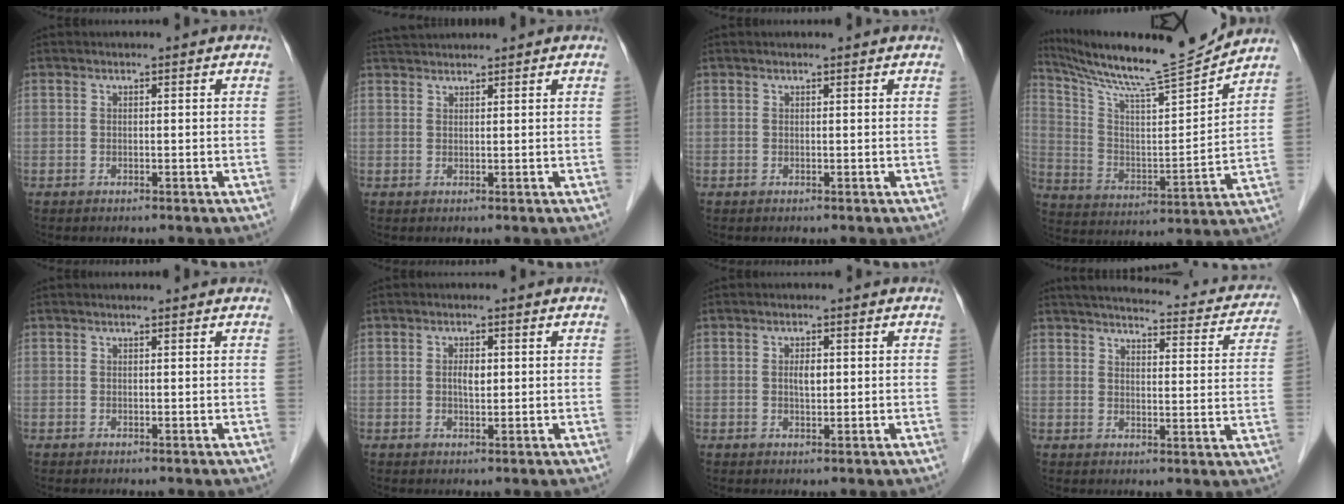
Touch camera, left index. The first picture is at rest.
{"total": 3.8, "force": [3.7, 0.0, 0.8], "torque": [-0.016, 0.034, 0.070]}
{"total": 1.2, "force": [1.1, 0.0, 0.3], "torque": [-0.010, 0.010, 0.015]}
{"total": 17.2, "force": [15.7, -0.9, 6.8], "torque": [-0.129, -0.022, 0.264]}
{"total": 1.5, "force": [1.4, 0.0, 0.4], "torque": [-0.009, 0.011, 0.019]}
{"total": 2.0, "force": [0.3, 0.9, 1.8], "torque": [-0.033, 0.000, 0.005]}
{"total": 2.0, "force": [0.3, 0.8, 1.7], "torque": [-0.032, 0.000, 0.006]}
{"total": 22.5, "force": [20.3, 5.0, 8.2], "torque": [-0.107, -0.010, 0.234]}